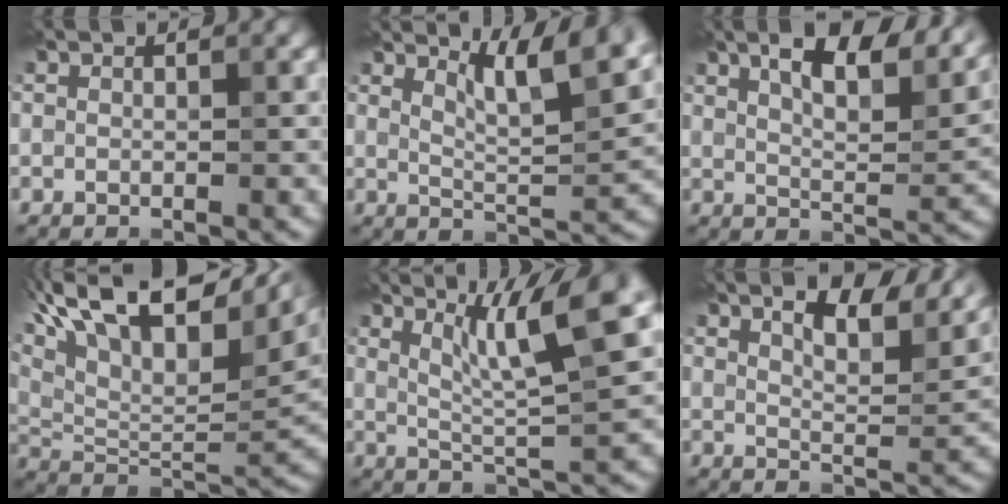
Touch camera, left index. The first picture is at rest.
{"total": 7.1, "force": [4.9, 1.5, 5.0], "torque": [-0.072, 0.005, 0.080]}
{"total": 10.2, "force": [6.6, 2.7, 7.3], "torque": [-0.111, 0.017, 0.100]}
{"total": 17.9, "force": [9.3, 7.9, 13.1], "torque": [-0.244, 0.058, 0.154]}
{"total": 7.8, "force": [3.4, 1.3, 6.9], "torque": [-0.106, 0.009, 0.060]}
{"total": 8.3, "force": [5.8, 2.0, 5.6], "torque": [-0.082, 0.014, 0.090]}